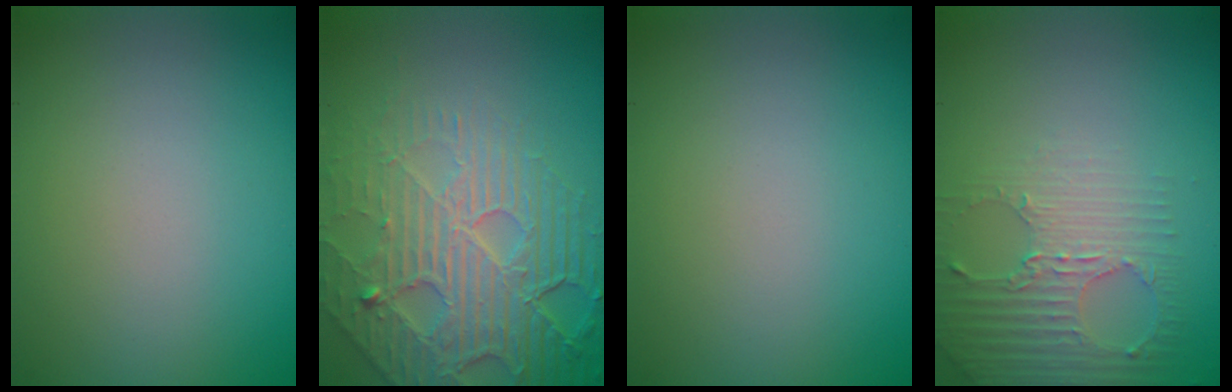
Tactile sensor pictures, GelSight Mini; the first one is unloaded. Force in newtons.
{"total": 6.7, "press": 5.3, "slide": 4.1}
{"total": 0.0}
{"total": 2.9, "press": 2.7, "slide": 1.1}